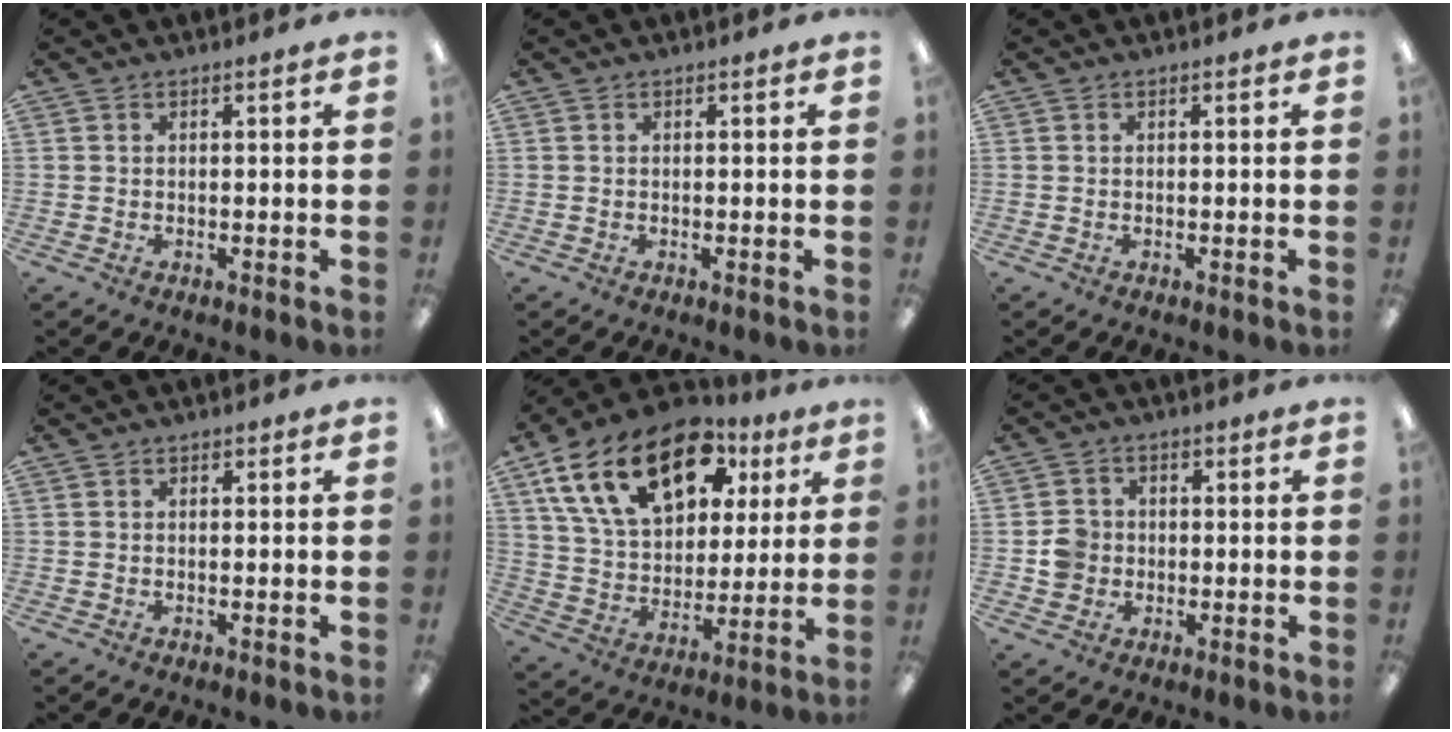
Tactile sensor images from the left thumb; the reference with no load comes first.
{"total": 0.0}
{"total": 0.0}
{"total": 0.0}
{"total": 22.3, "force": [11.5, 13.3, 13.6], "torque": [-0.239, -0.039, 0.206]}
{"total": 5.5, "force": [-0.4, 5.3, 1.3], "torque": [-0.017, 0.011, -0.007]}